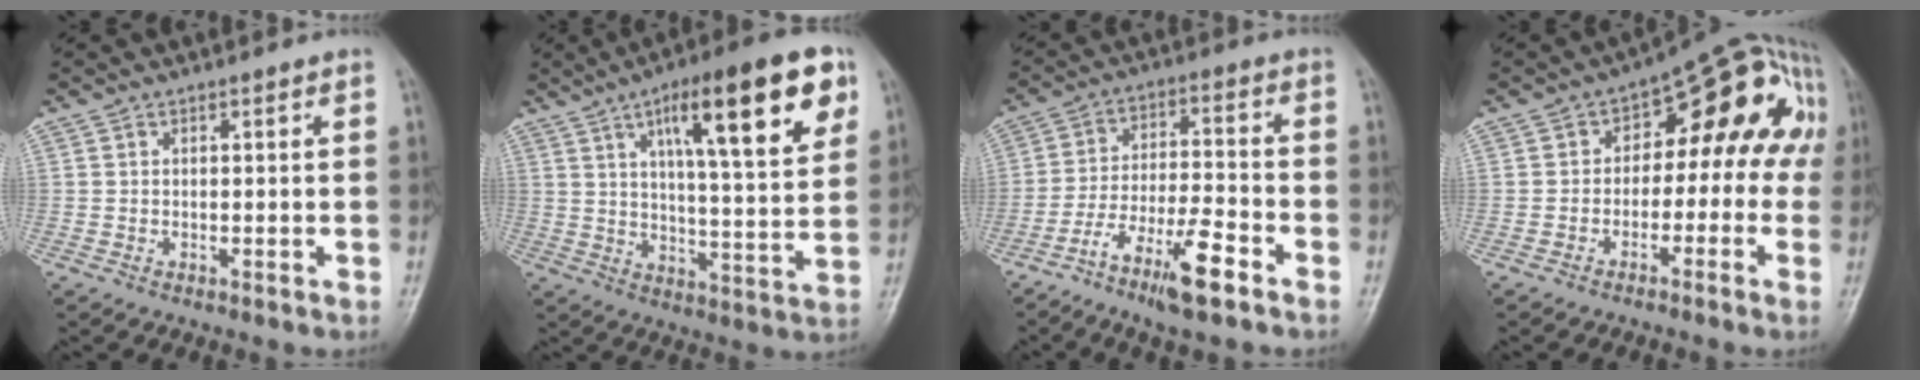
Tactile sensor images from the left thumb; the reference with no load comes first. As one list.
[{"total": 20.5, "force": [9.4, 5.3, 17.5], "torque": [-0.226, -0.020, 0.139]}, {"total": 10.8, "force": [-6.9, 2.4, 8.0], "torque": [-0.160, 0.036, -0.127]}, {"total": 14.6, "force": [-0.2, 8.8, 11.7], "torque": [-0.092, 0.060, -0.014]}]